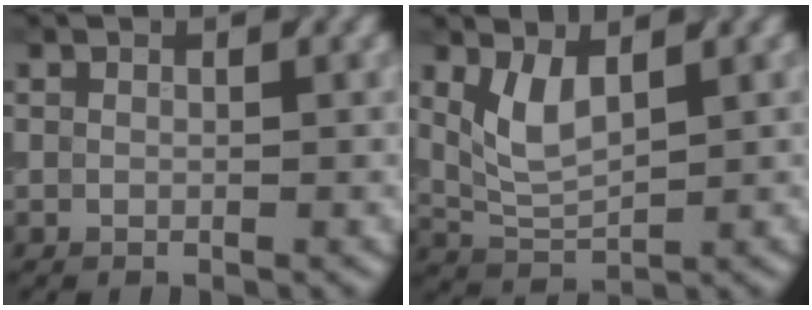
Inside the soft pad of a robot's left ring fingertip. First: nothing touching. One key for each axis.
{"total": 3.5, "fx": 1.3, "fy": 1.5, "fz": 2.8, "tx": -0.064, "ty": 0.002, "tz": 0.037}